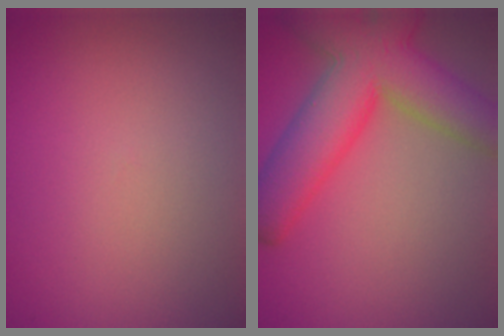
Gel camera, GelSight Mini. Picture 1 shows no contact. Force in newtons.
{"total": 9.6, "press": 9.6, "slide": 0.7}